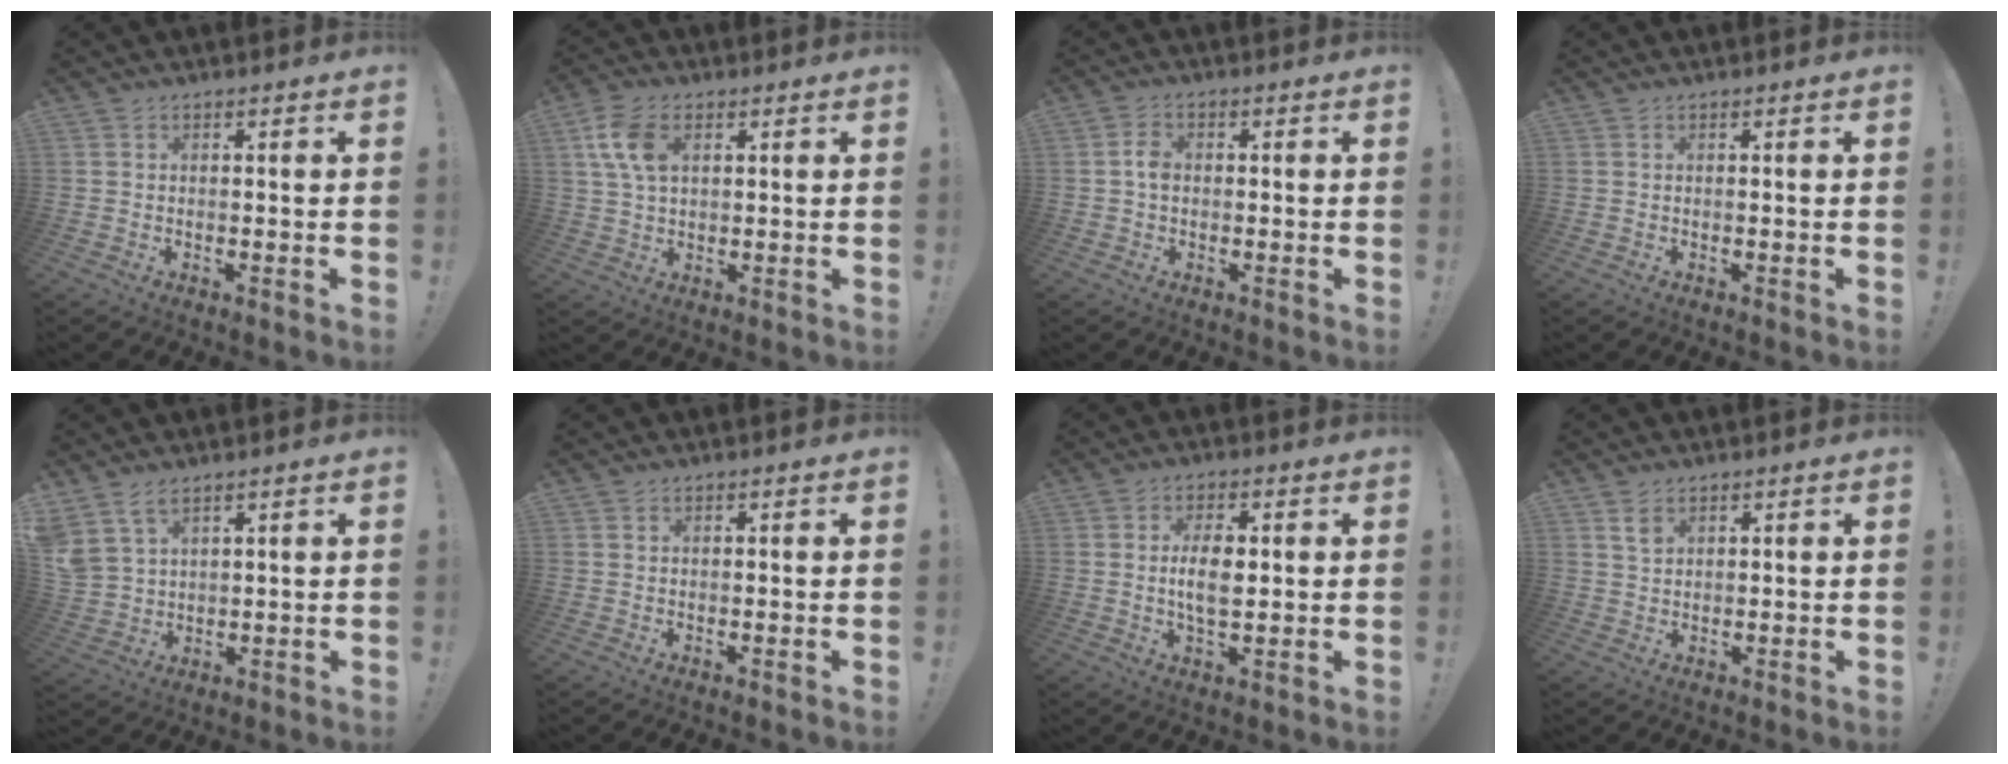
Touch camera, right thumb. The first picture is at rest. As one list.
[{"total": 9.1, "force": [3.1, 5.5, 6.5], "torque": [-0.143, 0.002, 0.059]}, {"total": 3.6, "force": [-0.3, 2.5, 2.6], "torque": [-0.044, 0.010, -0.004]}, {"total": 0.0}, {"total": 6.5, "force": [4.7, 3.4, 2.9], "torque": [-0.058, -0.018, 0.096]}, {"total": 0.0}, {"total": 7.0, "force": [0.4, 3.3, 6.2], "torque": [-0.109, -0.001, -0.001]}, {"total": 3.2, "force": [1.9, 2.2, 1.5], "torque": [-0.014, -0.009, 0.034]}]